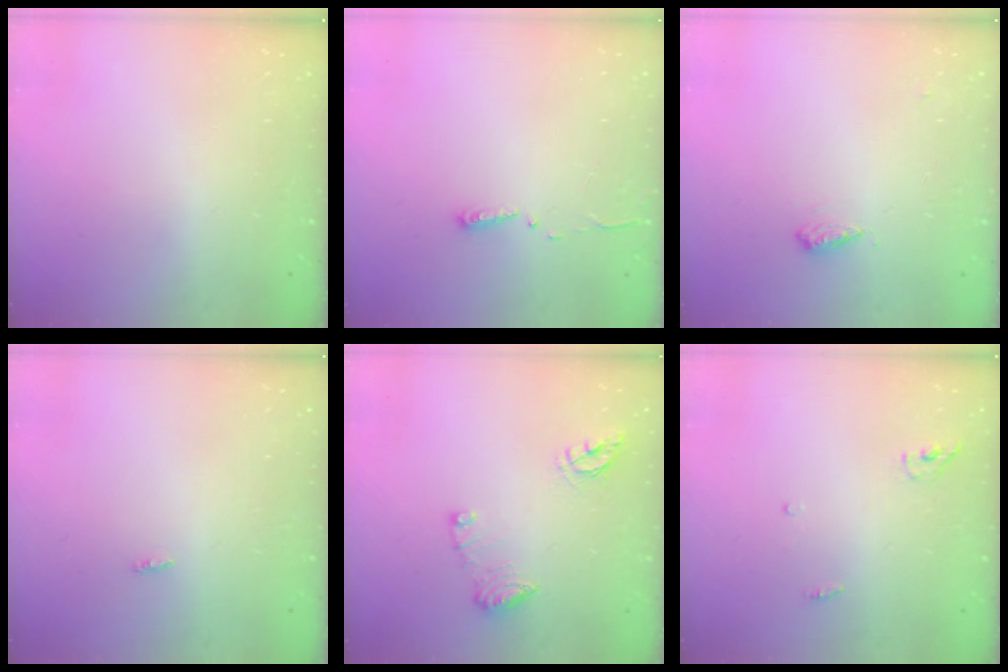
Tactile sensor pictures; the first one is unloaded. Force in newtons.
{"total": 3.0, "press": 2.9, "slide": 0.3}
{"total": 8.3, "press": 8.3, "slide": 0.9}
{"total": 1.8, "press": 1.8, "slide": 0.2}
{"total": 10.0, "press": 9.9, "slide": 1.0}
{"total": 3.8, "press": 3.6, "slide": 1.3}